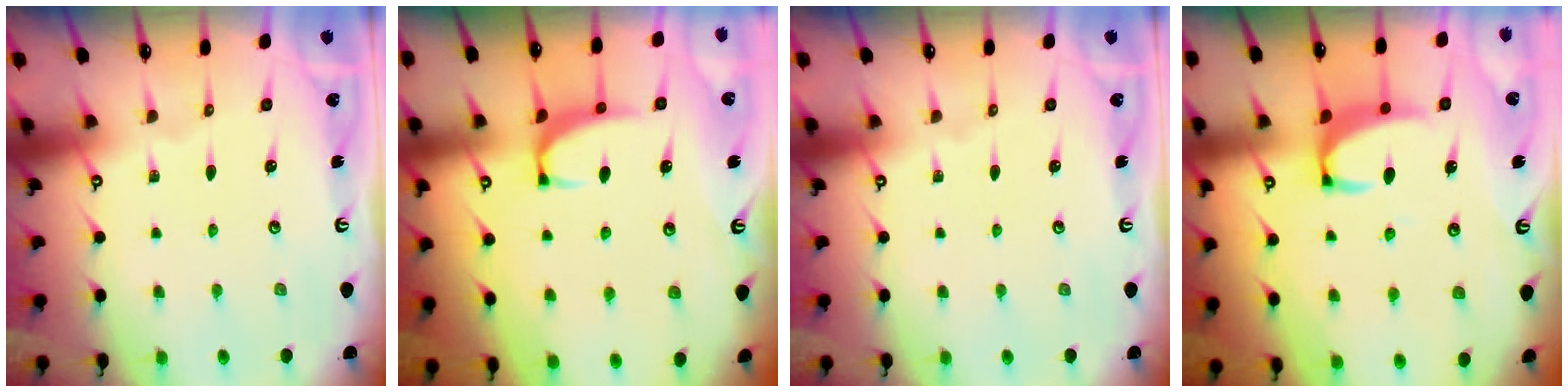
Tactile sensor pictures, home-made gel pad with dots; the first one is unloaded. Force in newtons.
{"total": 1.4, "press": 1.2, "slide": 0.7}
{"total": 0.0}
{"total": 3.6, "press": 3.5, "slide": 0.7}